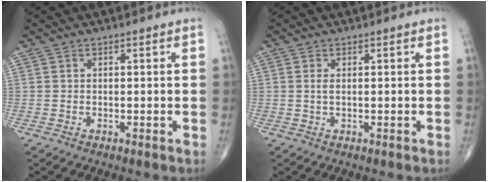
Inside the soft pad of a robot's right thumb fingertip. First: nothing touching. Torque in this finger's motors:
{"motor_torque": [-0.32, 0.35, 0.19, 0.15, -0.07]}